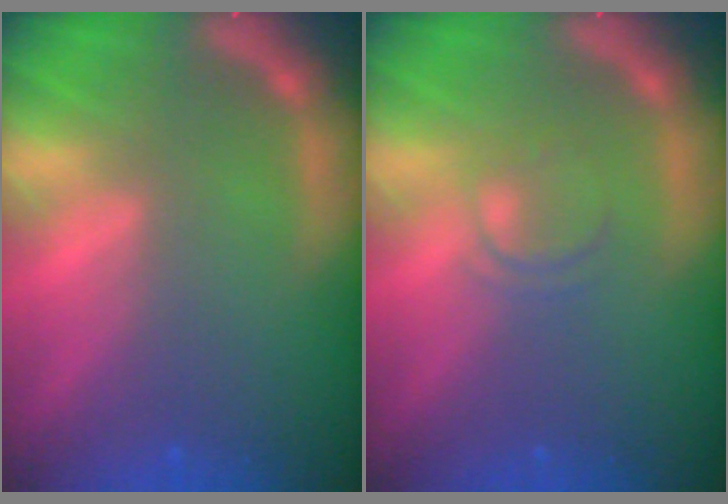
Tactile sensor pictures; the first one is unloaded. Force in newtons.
{"total": 2.0}